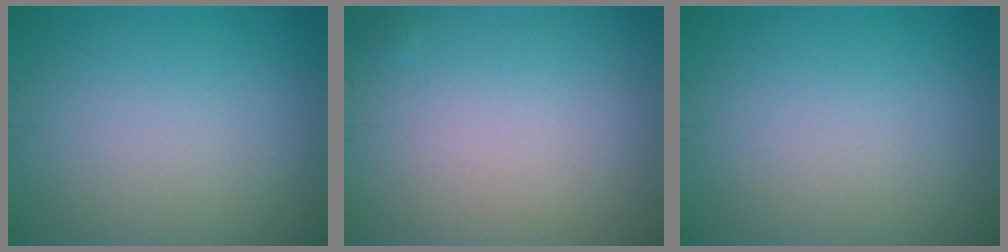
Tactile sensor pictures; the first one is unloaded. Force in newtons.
{"total": 0.0}
{"total": 0.0}